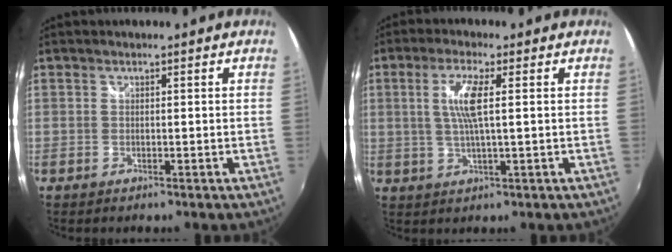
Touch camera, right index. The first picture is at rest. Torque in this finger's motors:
{"motor_torque": [0.23, -0.02, 0.45, 0.11]}